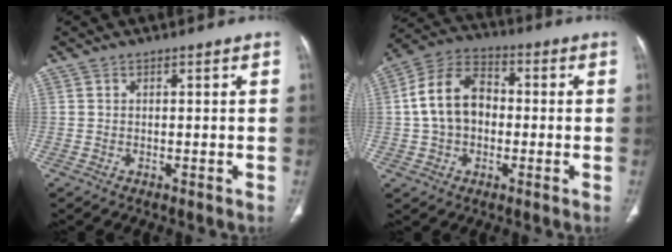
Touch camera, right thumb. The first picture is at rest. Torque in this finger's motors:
{"motor_torque": [0.09, 0.18, 0.85, -0.56, 0.07]}